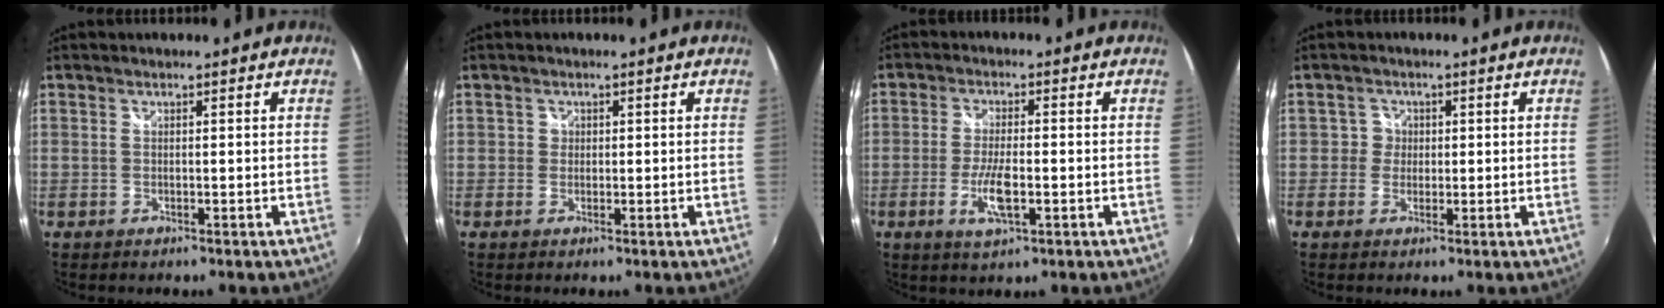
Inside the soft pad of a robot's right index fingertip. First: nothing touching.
{"total": 1.2, "force": [-0.1, 1.2, 0.1], "torque": [0.001, 0.000, -0.004]}
{"total": 6.3, "force": [-2.0, 1.5, 5.8], "torque": [-0.120, -0.007, -0.036]}
{"total": 2.4, "force": [-0.1, 2.4, -0.2], "torque": [0.007, 0.010, -0.005]}